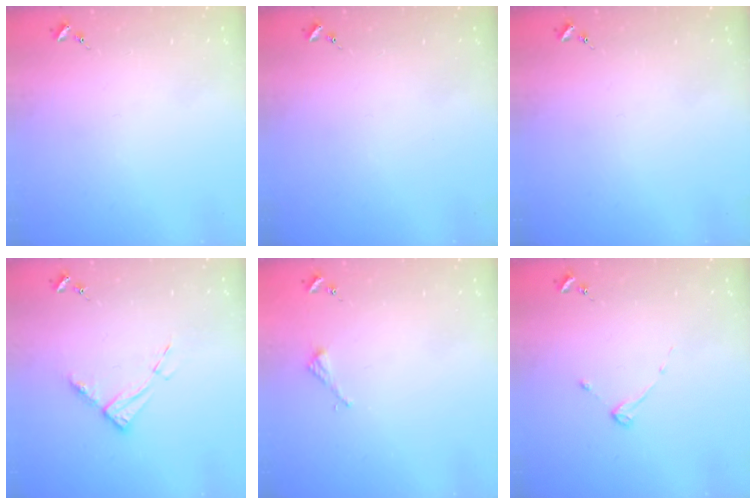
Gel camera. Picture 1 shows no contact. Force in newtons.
{"total": 0.0}
{"total": 0.0}
{"total": 8.7, "press": 8.6, "slide": 0.9}
{"total": 2.2, "press": 2.2, "slide": 0.2}
{"total": 2.7, "press": 2.7, "slide": 0.3}